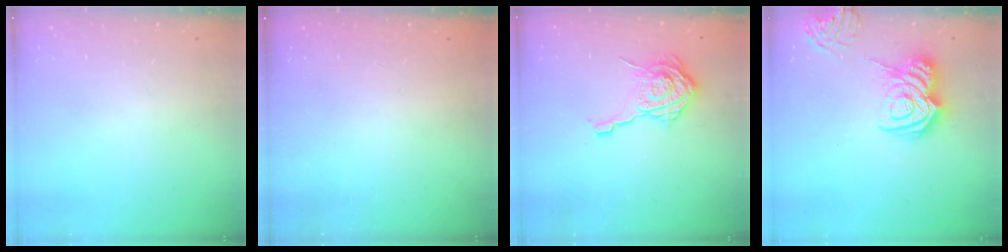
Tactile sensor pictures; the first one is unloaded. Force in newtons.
{"total": 2.3, "press": 2.2, "slide": 0.7}
{"total": 13.9, "press": 13.8, "slide": 0.7}
{"total": 14.7, "press": 14.7, "slide": 1.3}